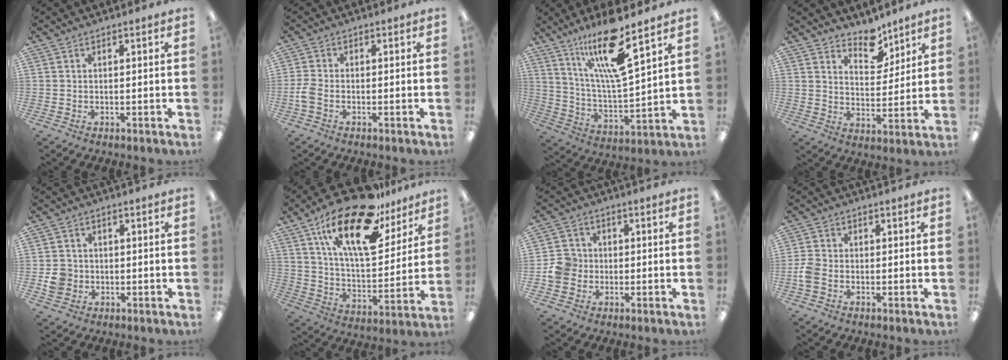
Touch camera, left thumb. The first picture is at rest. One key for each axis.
{"total": 3.0, "fx": -0.9, "fy": 1.6, "fz": 2.3, "tx": -0.052, "ty": 0.001, "tz": -0.018}
{"total": 17.1, "fx": 12.1, "fy": 2.8, "fz": 11.8, "tx": -0.224, "ty": -0.060, "tz": 0.197}
{"total": 8.4, "fx": 7.1, "fy": 3.9, "fz": 2.3, "tx": -0.014, "ty": -0.055, "tz": 0.126}
{"total": 4.4, "fx": -0.8, "fy": 4.0, "fz": 1.4, "tx": -0.018, "ty": 0.006, "tz": -0.014}
{"total": 24.3, "fx": 15.1, "fy": 10.1, "fz": 16.2, "tx": -0.262, "ty": -0.082, "tz": 0.257}
{"total": 6.0, "fx": -0.9, "fy": 5.6, "fz": 1.9, "tx": -0.031, "ty": 0.016, "tz": -0.014}
{"total": 3.7, "fx": -1.3, "fy": 2.5, "fz": 2.5, "tx": -0.053, "ty": 0.005, "tz": -0.025}